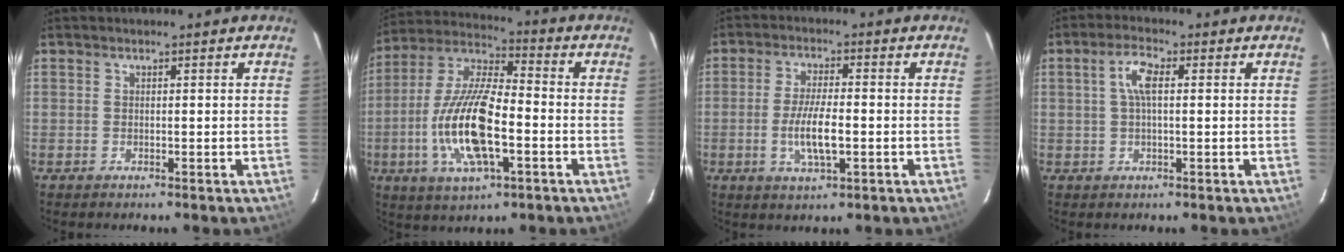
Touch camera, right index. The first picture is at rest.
{"total": 17.0, "force": [-4.4, 5.8, 15.4], "torque": [-0.319, -0.007, -0.087]}
{"total": 7.5, "force": [-1.7, 2.0, 7.0], "torque": [-0.141, -0.005, -0.031]}
{"total": 4.3, "force": [0.8, 1.5, 4.0], "torque": [-0.080, 0.010, 0.015]}